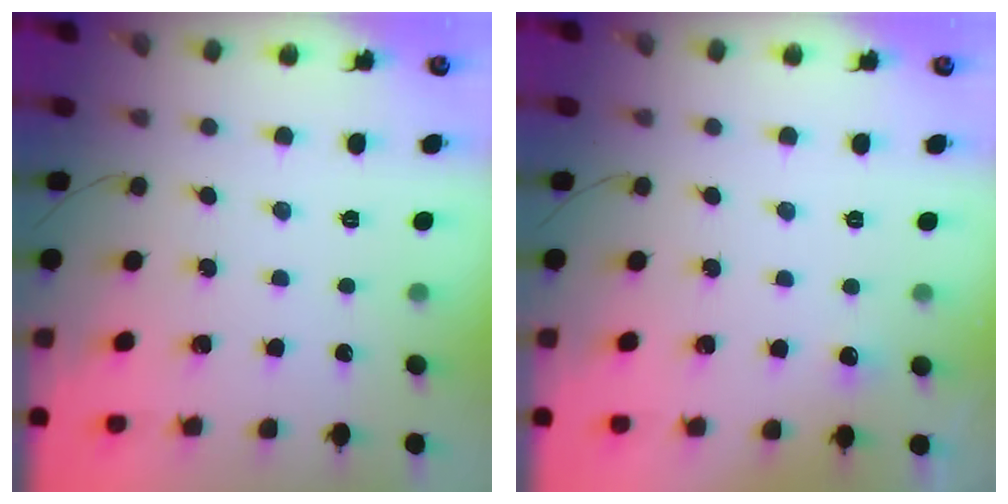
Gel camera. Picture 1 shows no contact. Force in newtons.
{"total": 3.2, "press": 2.9, "slide": 1.4}